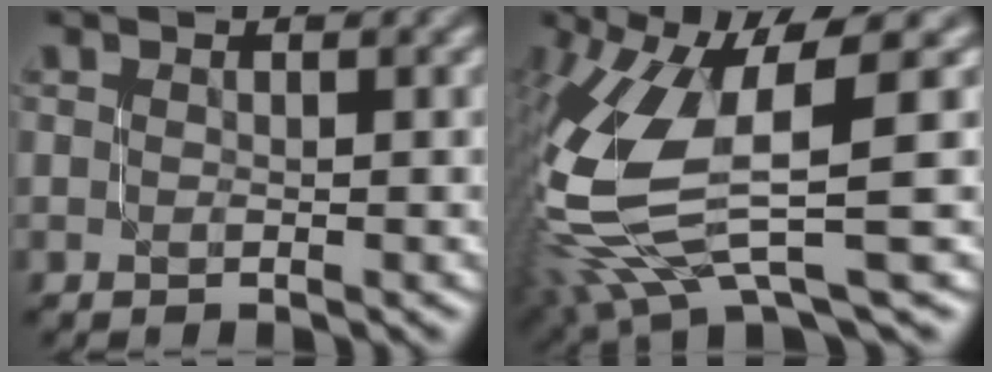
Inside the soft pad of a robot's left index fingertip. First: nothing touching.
{"total": 12.2, "force": [-0.1, 4.0, 11.6], "torque": [-0.268, -0.015, 0.016]}